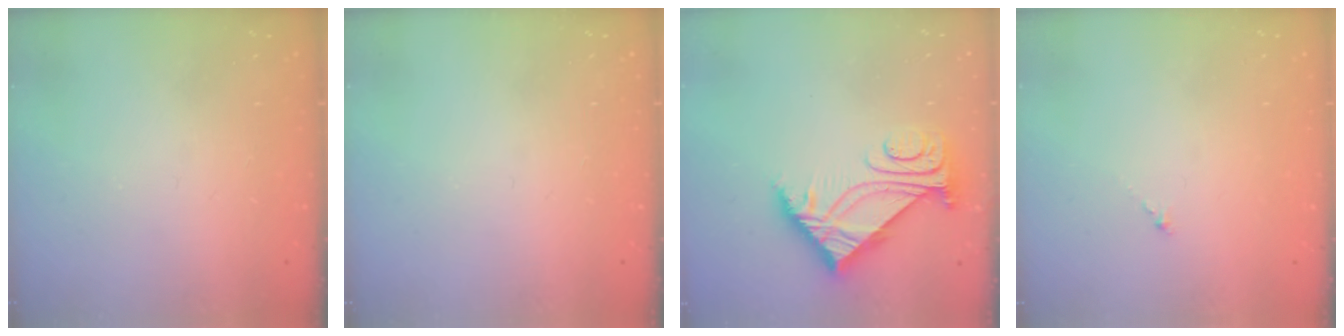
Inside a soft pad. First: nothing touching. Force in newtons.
{"total": 0.0}
{"total": 7.3, "press": 7.2, "slide": 1.2}
{"total": 0.0}